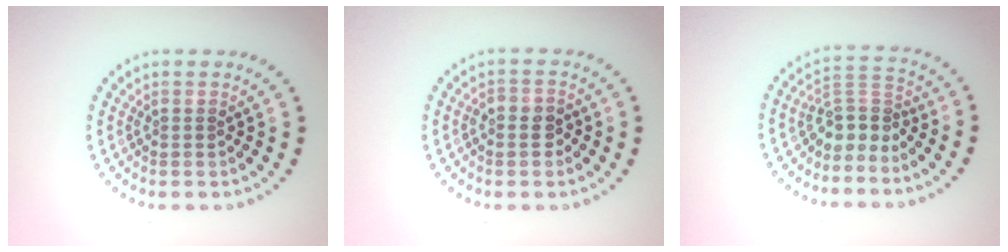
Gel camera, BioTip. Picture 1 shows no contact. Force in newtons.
{"total": 1.8, "press": 1.7, "slide": 0.5}
{"total": 3.0, "press": 2.1, "slide": 2.1}